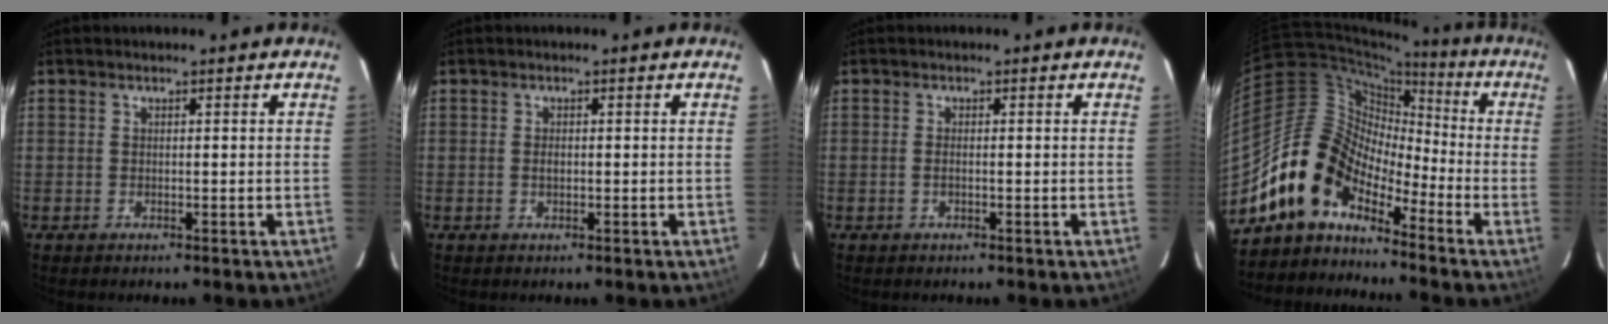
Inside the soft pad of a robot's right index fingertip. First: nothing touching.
{"total": 0.9, "force": [0.1, 0.5, 0.8], "torque": [-0.013, 0.002, 0.002]}
{"total": 0.8, "force": [-0.1, 0.3, 0.8], "torque": [-0.017, 0.001, -0.003]}
{"total": 12.3, "force": [-9.2, 6.6, 4.8], "torque": [-0.083, 0.034, -0.189]}